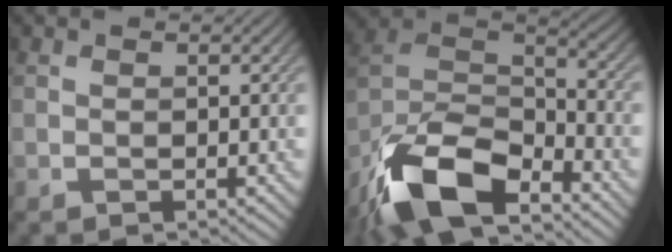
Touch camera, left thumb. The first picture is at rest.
{"total": 15.9, "force": [-10.8, 6.1, 10.0], "torque": [-0.232, -0.018, -0.208]}